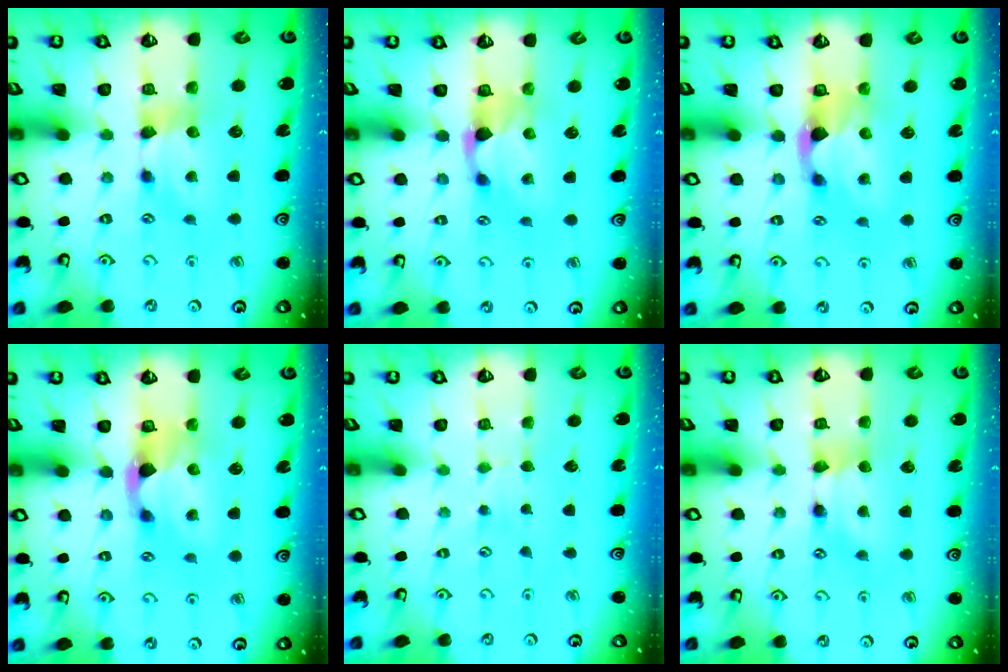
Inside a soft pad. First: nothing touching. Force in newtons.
{"total": 2.0, "press": 1.8, "slide": 1.0}
{"total": 3.0, "press": 2.7, "slide": 1.3}
{"total": 3.0, "press": 2.7, "slide": 1.3}
{"total": 3.3, "press": 3.3, "slide": 0.5}
{"total": 1.7, "press": 1.7, "slide": 0.1}